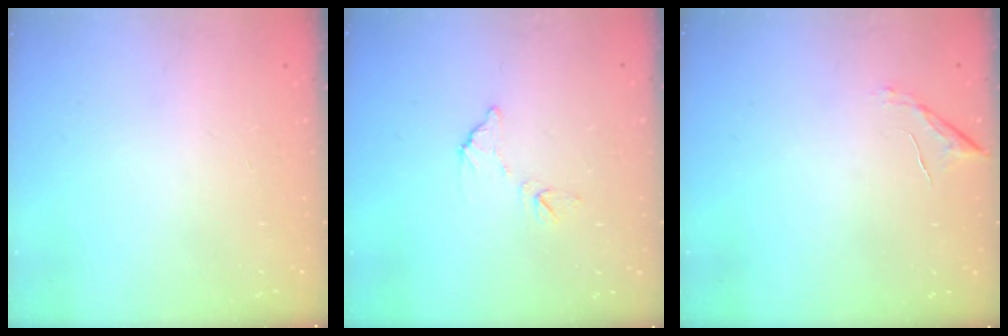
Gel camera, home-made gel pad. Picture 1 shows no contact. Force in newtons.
{"total": 7.5, "press": 7.5, "slide": 0.4}
{"total": 6.6, "press": 6.6, "slide": 0.4}